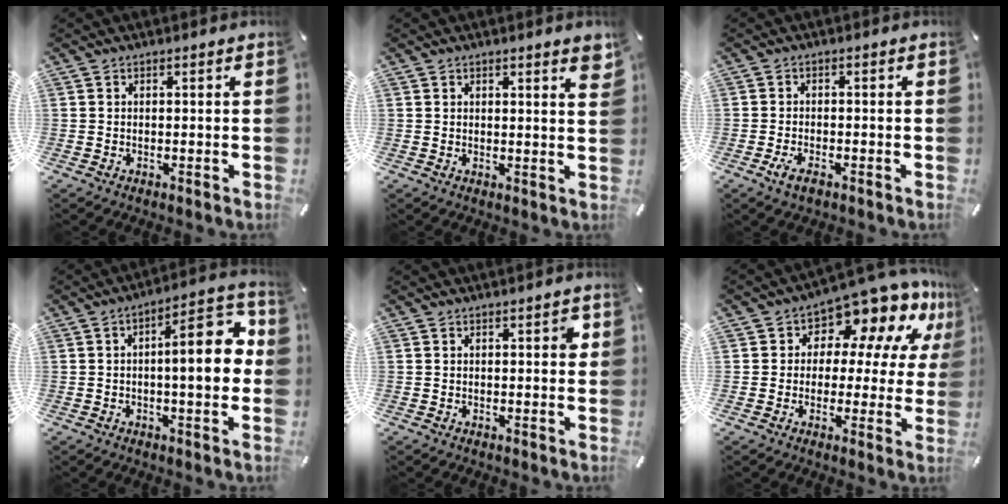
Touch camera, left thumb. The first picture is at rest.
{"total": 2.1, "force": [1.5, 0.6, 1.3], "torque": [-0.012, -0.004, 0.025]}
{"total": 3.1, "force": [-1.9, 1.4, 2.1], "torque": [-0.049, 0.003, -0.038]}
{"total": 12.8, "force": [0.6, 4.6, 12.0], "torque": [-0.153, -0.009, 0.002]}
{"total": 1.6, "force": [0.6, 0.6, 1.3], "torque": [-0.010, -0.001, 0.005]}
{"total": 10.5, "force": [8.0, 5.4, 4.0], "torque": [-0.074, -0.073, 0.141]}